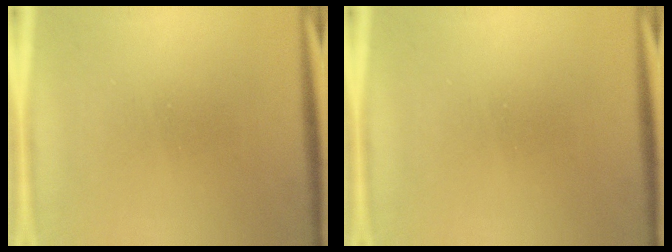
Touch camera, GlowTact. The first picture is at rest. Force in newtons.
{"total": 0.0}